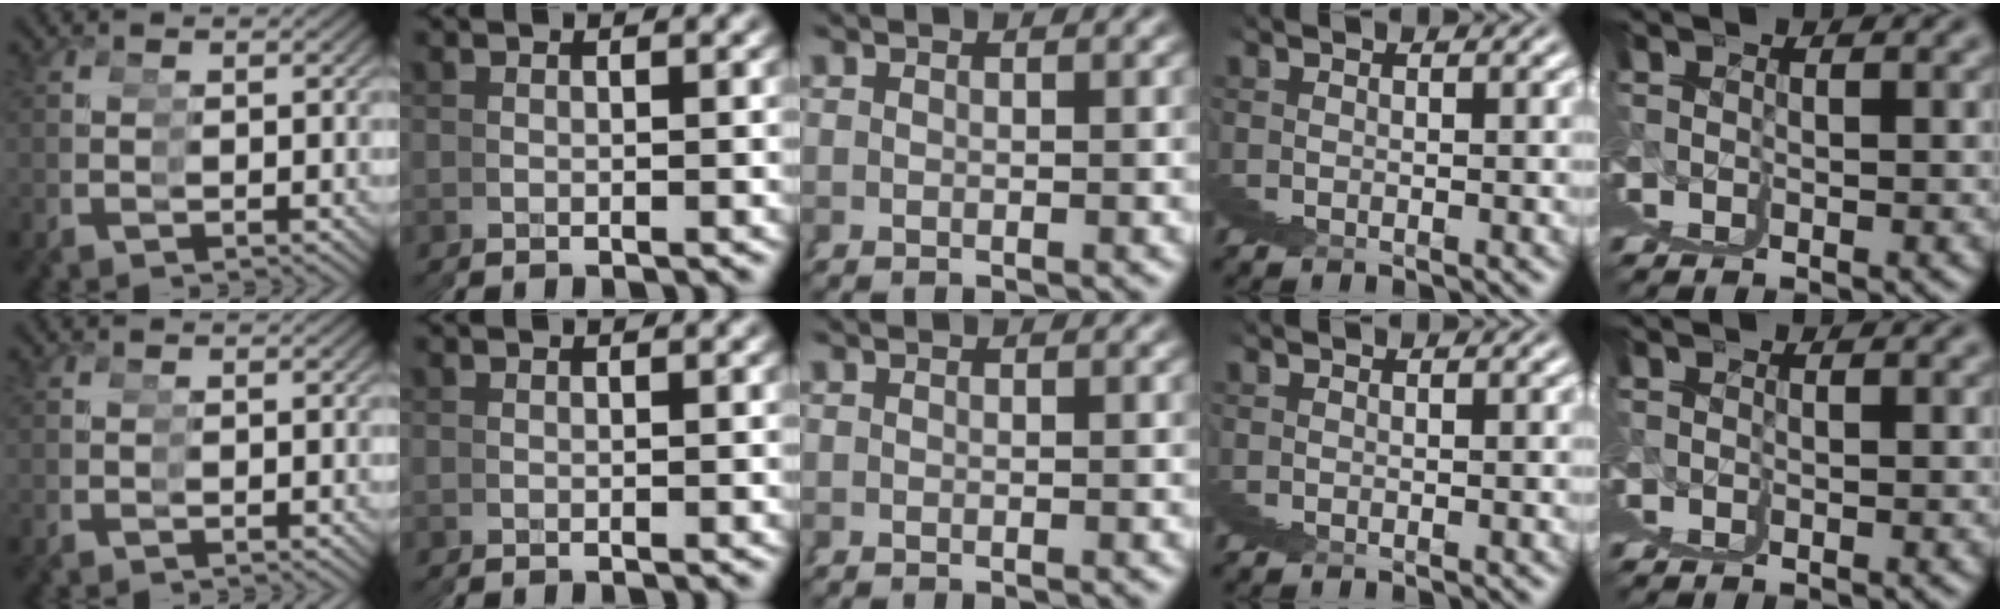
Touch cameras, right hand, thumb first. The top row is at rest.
{"index": {"total": 1.7, "force": [0.0, -1.7, -0.5], "torque": [0.019, -0.004, 0.009]}}